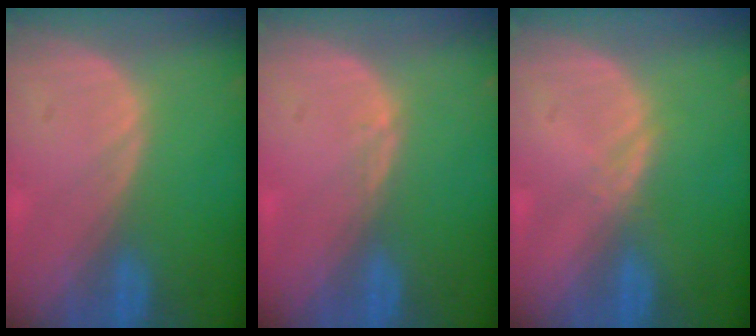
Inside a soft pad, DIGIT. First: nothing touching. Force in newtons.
{"total": 0.6, "press": 0.4, "slide": 0.4}
{"total": 1.1, "press": 1.1, "slide": 0.1}